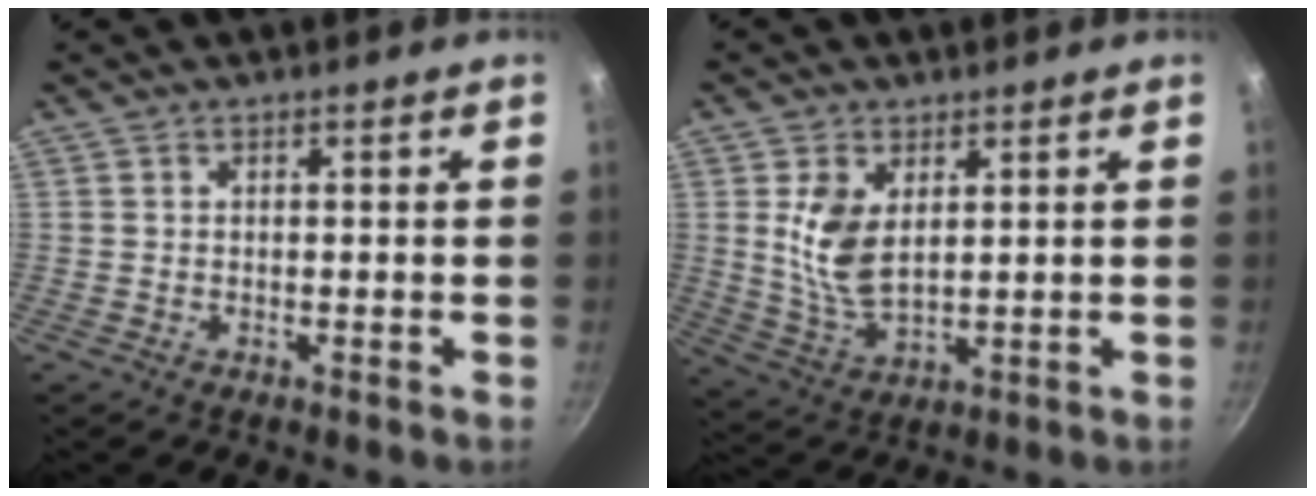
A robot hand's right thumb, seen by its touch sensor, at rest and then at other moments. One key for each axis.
{"total": 8.7, "fx": 2.3, "fy": 4.9, "fz": 6.9, "tx": -0.132, "ty": -0.022, "tz": 0.054}